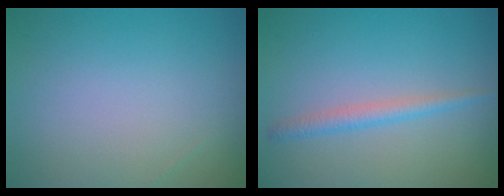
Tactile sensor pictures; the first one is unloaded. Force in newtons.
{"total": 1.8, "press": 1.8, "slide": 0.0}